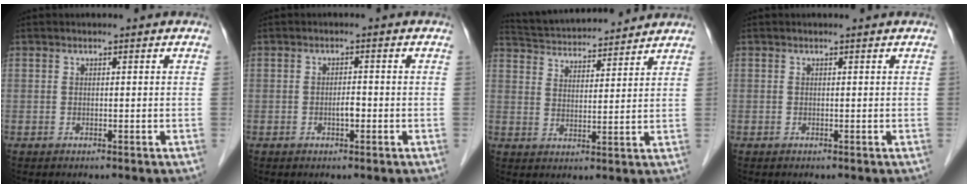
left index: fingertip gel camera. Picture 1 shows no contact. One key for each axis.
{"total": 1.6, "fx": -0.6, "fy": 0.6, "fz": 1.3, "tx": -0.024, "ty": 0.002, "tz": -0.009}
{"total": 14.6, "fx": 13.8, "fy": 2.1, "fz": 4.3, "tx": -0.079, "ty": 0.032, "tz": 0.218}
{"total": 0.0}